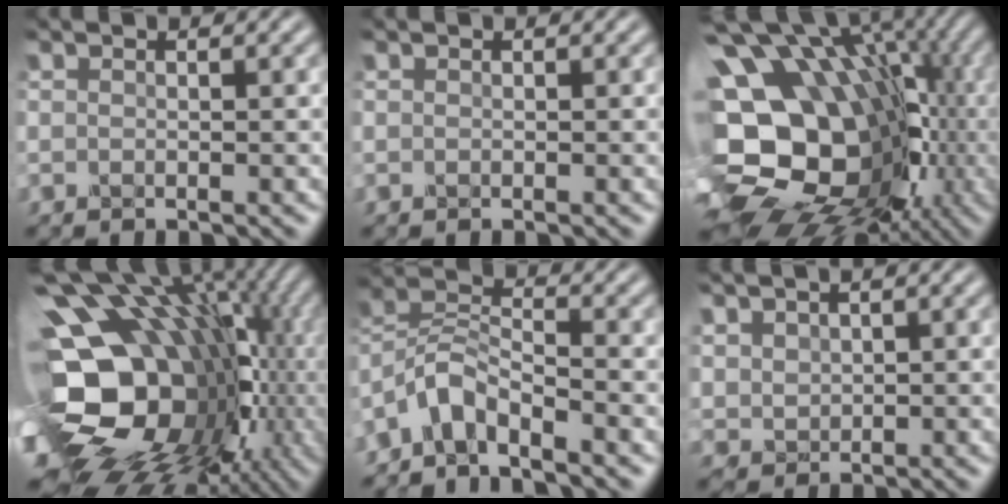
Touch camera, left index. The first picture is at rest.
{"total": 0.0}
{"total": 19.3, "force": [-3.0, 14.8, 12.0], "torque": [-0.193, 0.003, -0.031]}
{"total": 19.3, "force": [-0.4, 14.6, 12.6], "torque": [-0.203, -0.010, 0.023]}
{"total": 3.8, "force": [-3.2, 1.0, 1.9], "torque": [-0.035, 0.010, -0.076]}
{"total": 1.5, "force": [0.9, 1.1, 0.2], "torque": [-0.011, -0.004, 0.025]}